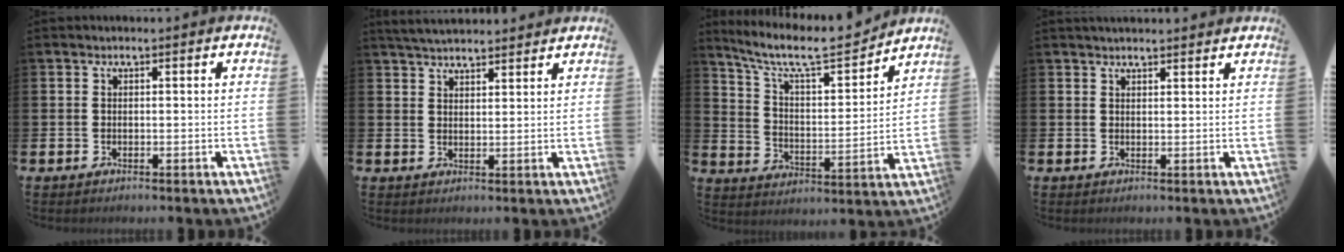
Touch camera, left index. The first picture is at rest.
{"total": 4.1, "force": [4.1, 0.5, 0.6], "torque": [-0.019, -0.018, 0.075]}
{"total": 9.6, "force": [8.4, 2.2, 4.0], "torque": [-0.100, -0.061, 0.140]}
{"total": 2.0, "force": [2.0, 0.3, 0.3], "torque": [0.002, -0.008, 0.033]}